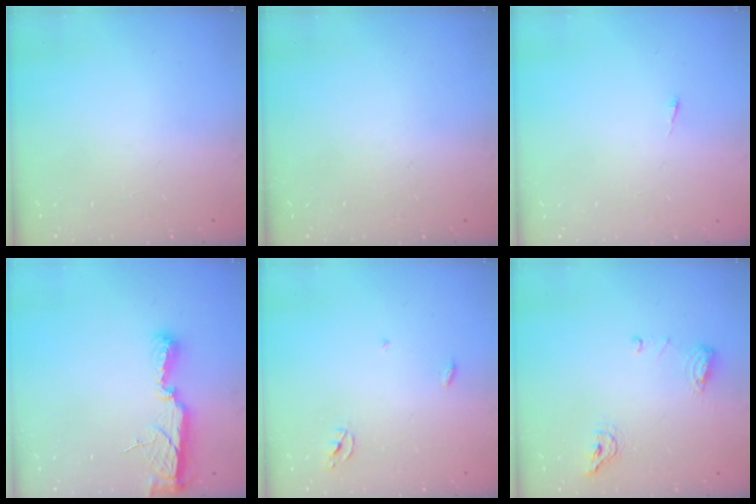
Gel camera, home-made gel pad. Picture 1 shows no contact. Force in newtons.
{"total": 0.0}
{"total": 2.6, "press": 2.5, "slide": 0.3}
{"total": 9.5, "press": 9.2, "slide": 2.7}
{"total": 2.3, "press": 2.3, "slide": 0.1}
{"total": 8.2, "press": 8.1, "slide": 1.5}